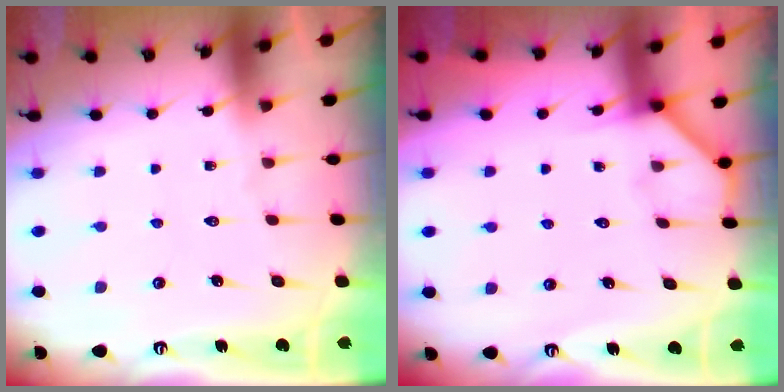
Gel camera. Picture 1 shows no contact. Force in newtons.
{"total": 2.9, "press": 2.9, "slide": 0.5}